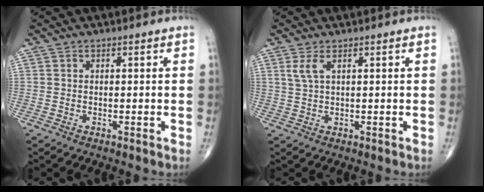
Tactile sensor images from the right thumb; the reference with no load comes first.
{"total": 2.5, "force": [1.2, 0.8, 2.1], "torque": [-0.054, 0.004, 0.033]}